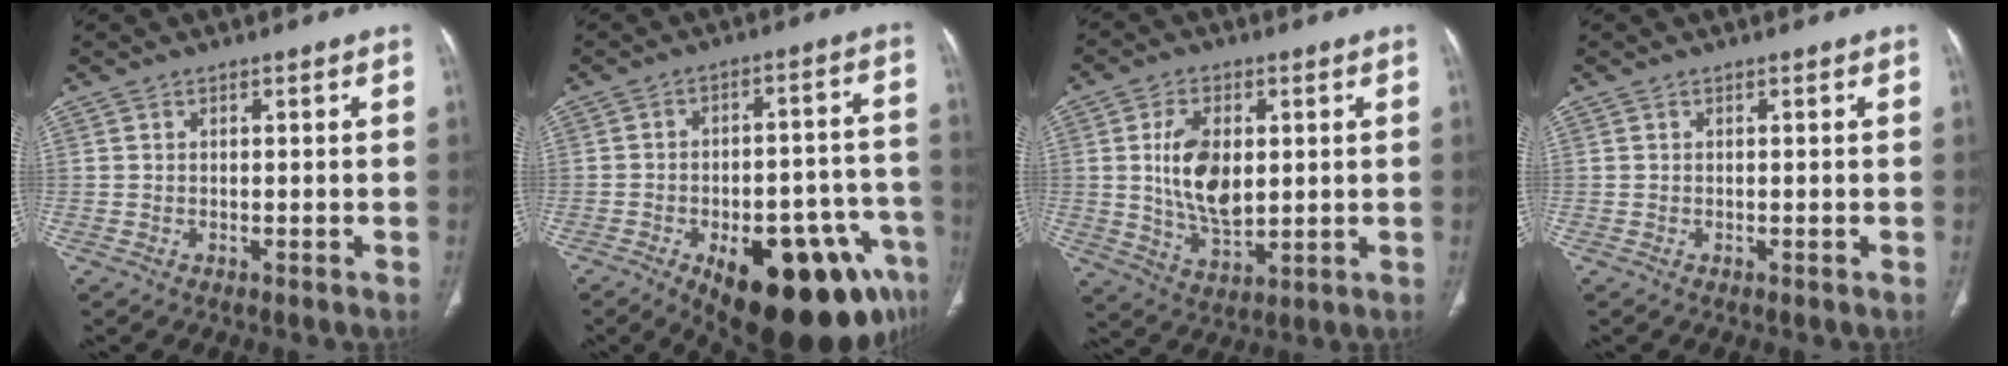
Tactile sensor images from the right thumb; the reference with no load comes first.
{"total": 25.1, "force": [-12.6, 10.8, 18.9], "torque": [-0.182, 0.061, -0.162]}
{"total": 11.5, "force": [1.6, 6.6, 9.3], "torque": [-0.159, -0.015, 0.039]}
{"total": 0.0}